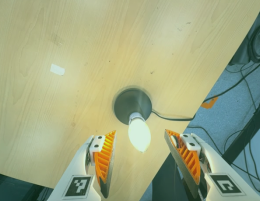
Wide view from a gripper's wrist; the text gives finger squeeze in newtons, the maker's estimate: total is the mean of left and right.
{"total": 0.0}